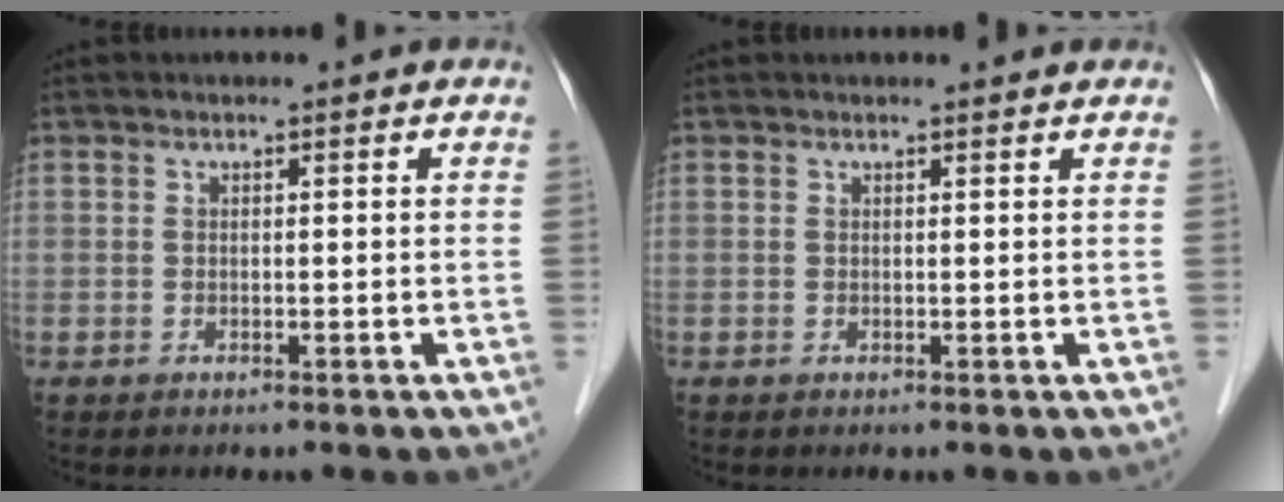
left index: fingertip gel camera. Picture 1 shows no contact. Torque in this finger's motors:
{"motor_torque": [0.14, -0.13, 0.05, -0.01]}